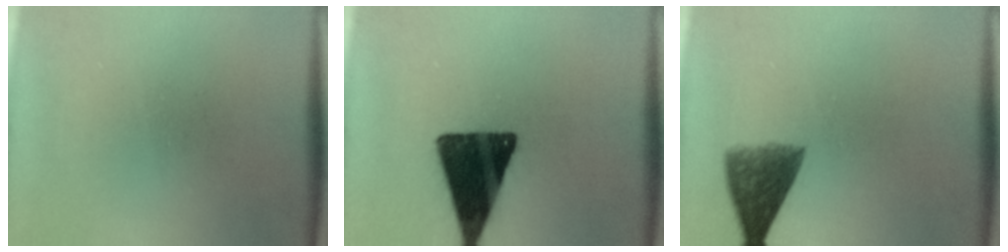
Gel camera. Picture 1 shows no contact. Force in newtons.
{"total": 16.5}
{"total": 6.3}